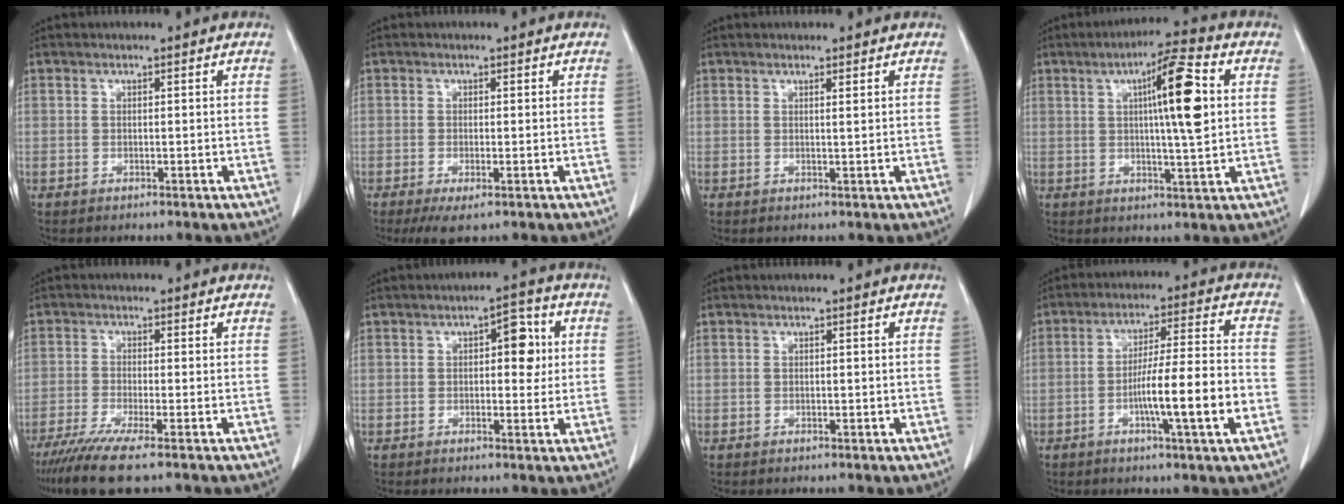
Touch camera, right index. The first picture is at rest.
{"total": 3.5, "force": [-1.8, 0.8, 2.8], "torque": [-0.049, -0.011, -0.026]}
{"total": 0.7, "force": [0.5, -0.1, 0.4], "torque": [-0.011, -0.003, 0.010]}
{"total": 10.8, "force": [2.1, 0.6, 10.6], "torque": [-0.165, 0.009, 0.031]}
{"total": 7.1, "force": [-5.2, -0.3, 4.8], "torque": [-0.081, -0.021, -0.092]}
{"total": 5.2, "force": [1.0, 2.4, 4.5], "torque": [-0.057, 0.018, 0.012]}
{"total": 0.0}
{"total": 11.7, "force": [-3.5, -0.1, 11.1], "torque": [-0.181, 0.003, -0.057]}